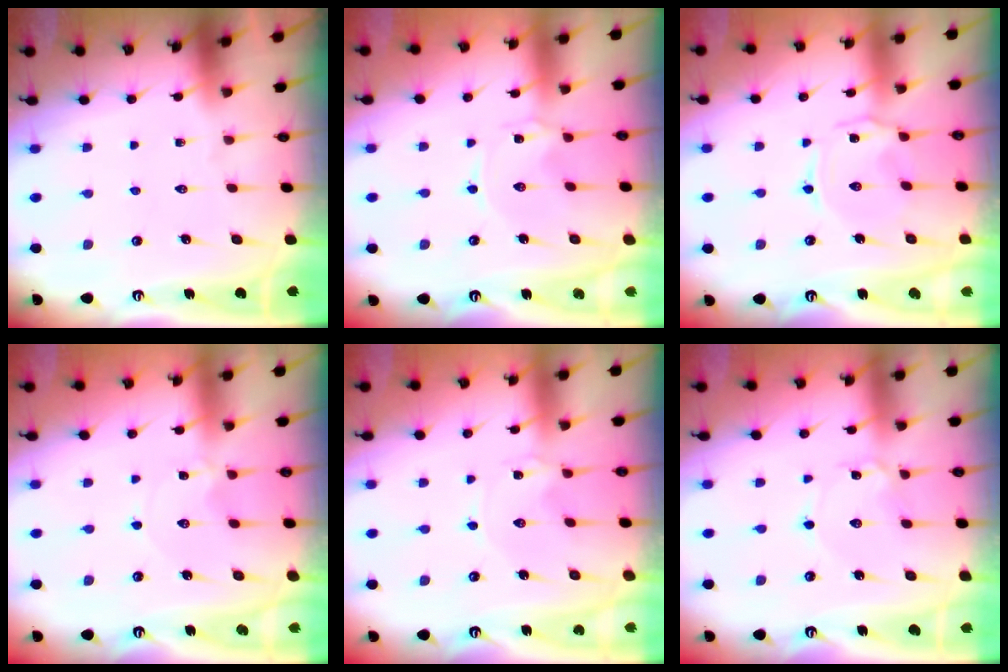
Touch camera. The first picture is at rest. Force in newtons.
{"total": 0.0}
{"total": 2.0, "press": 2.0, "slide": 0.5}
{"total": 0.5, "press": 0.5, "slide": 0.1}
{"total": 0.7, "press": 0.7, "slide": 0.1}
{"total": 1.7, "press": 1.7, "slide": 0.1}